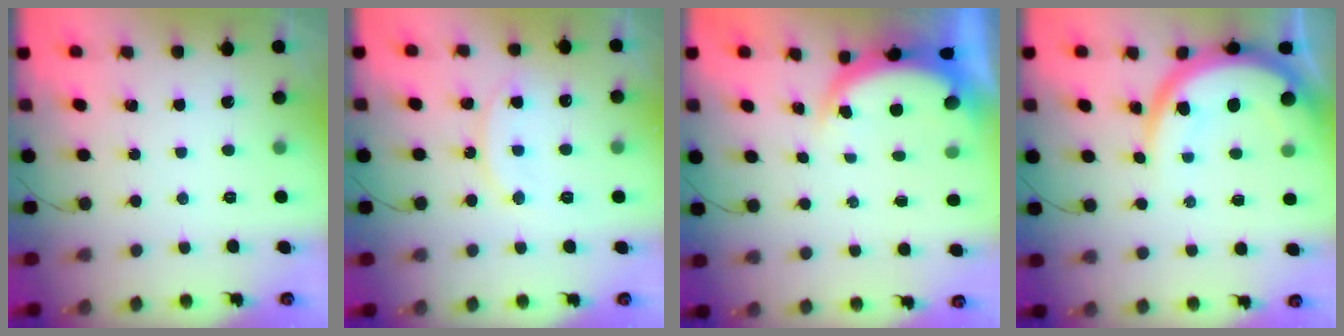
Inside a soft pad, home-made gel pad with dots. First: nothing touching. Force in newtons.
{"total": 9.5, "press": 9.5, "slide": 0.4}
{"total": 4.4, "press": 4.4, "slide": 0.1}
{"total": 12.2, "press": 12.1, "slide": 1.1}